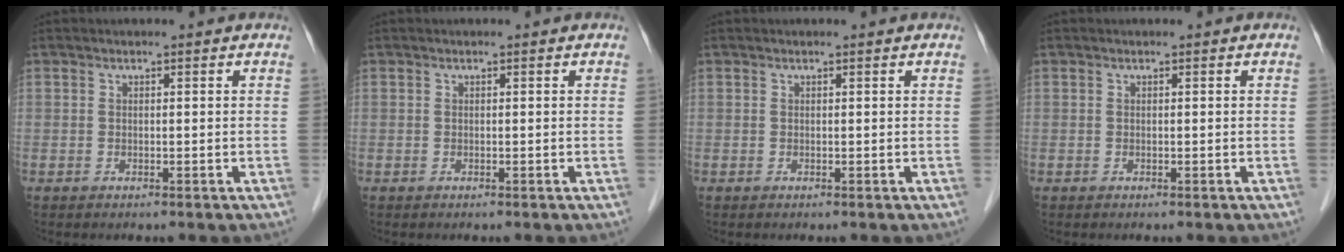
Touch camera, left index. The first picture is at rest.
{"total": 0.0}
{"total": 0.0}
{"total": 0.0}